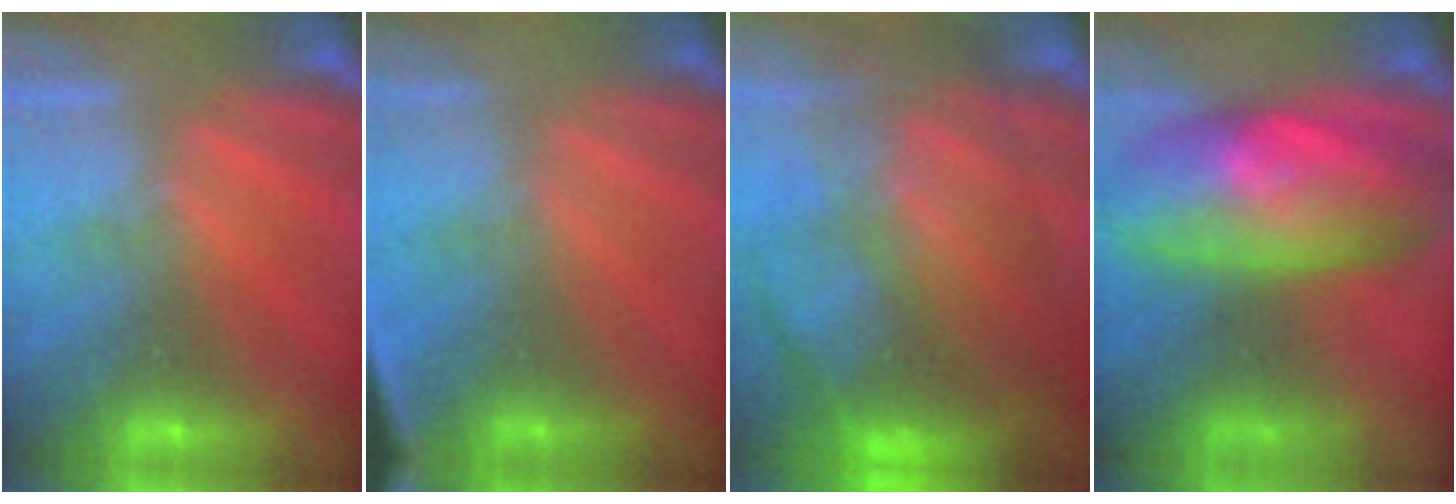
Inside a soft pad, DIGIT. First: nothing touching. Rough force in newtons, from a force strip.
{"total": 2.7}
{"total": 7.6}
{"total": 7.8}